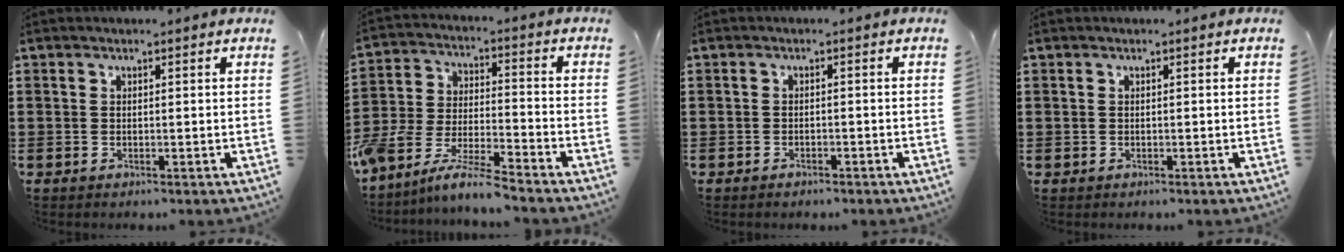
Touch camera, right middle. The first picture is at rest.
{"total": 7.8, "force": [-7.6, -0.1, 1.9], "torque": [-0.048, -0.004, -0.155]}
{"total": 1.1, "force": [-1.0, 0.3, 0.1], "torque": [-0.006, -0.001, -0.021]}
{"total": 0.0}